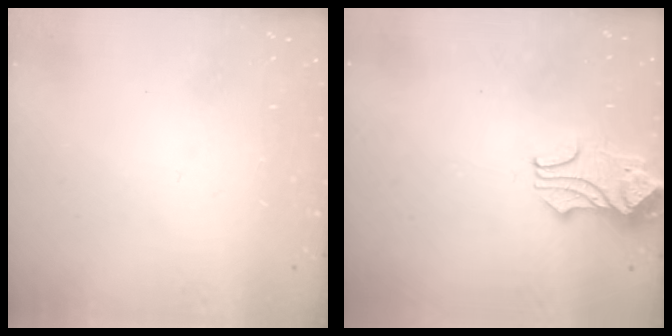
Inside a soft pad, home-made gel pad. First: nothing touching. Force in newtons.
{"total": 2.2, "press": 2.1, "slide": 0.7}